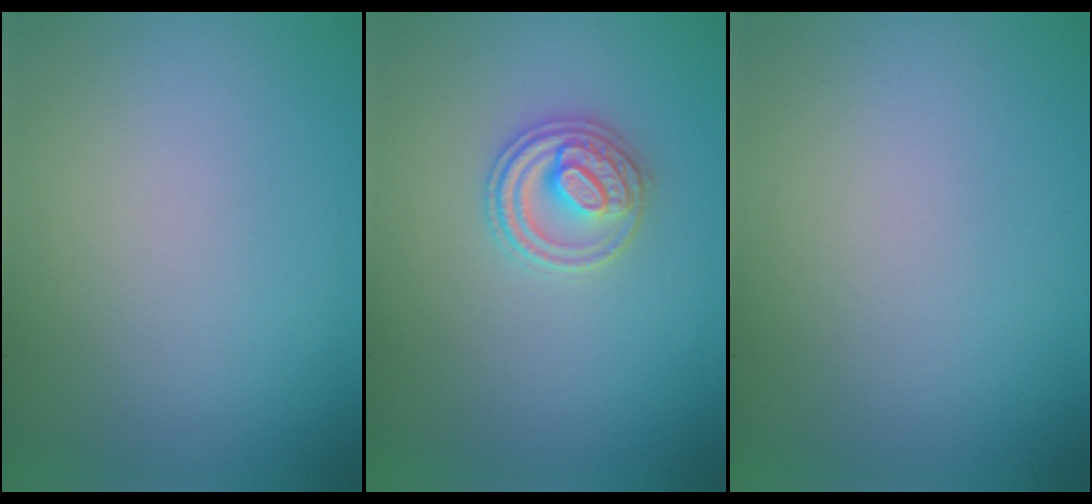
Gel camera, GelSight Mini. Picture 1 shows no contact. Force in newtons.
{"total": 2.9, "press": 2.9, "slide": 0.1}
{"total": 0.0}